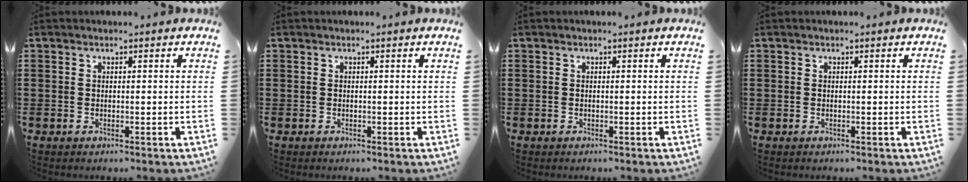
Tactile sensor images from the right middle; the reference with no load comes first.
{"total": 0.0}
{"total": 0.0}
{"total": 0.0}